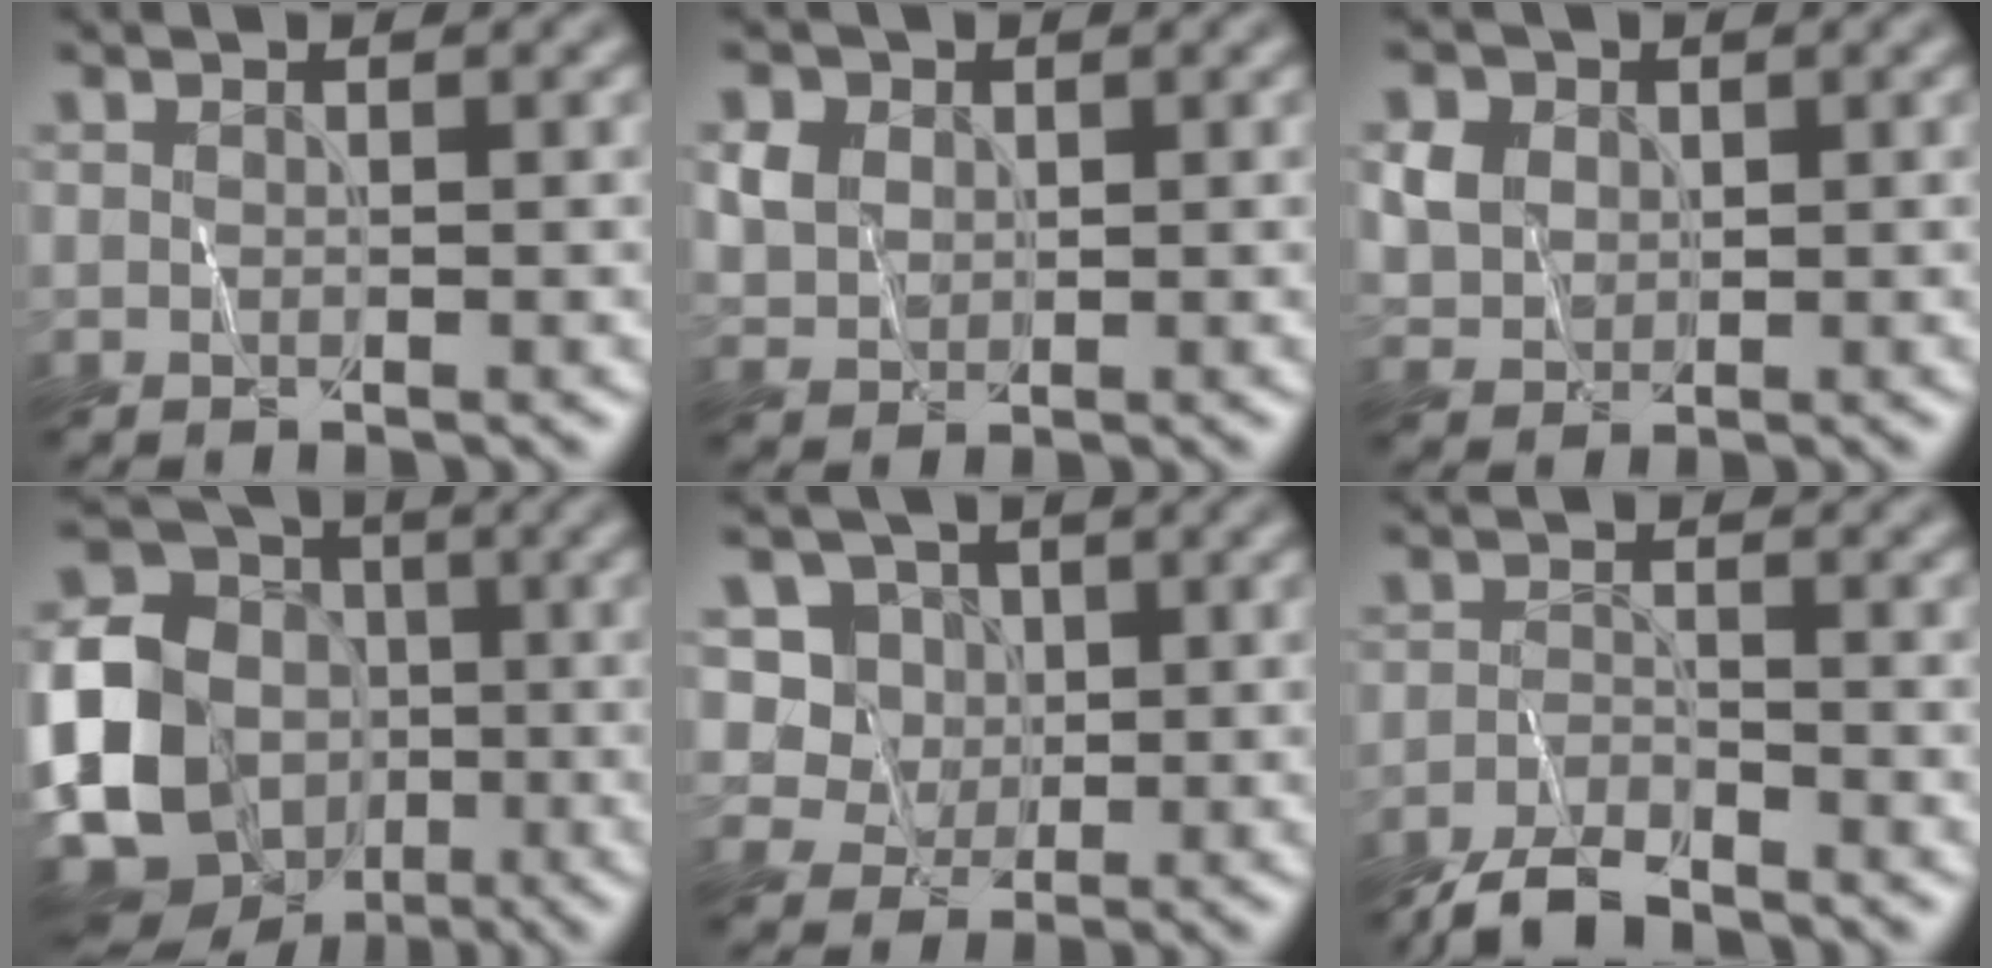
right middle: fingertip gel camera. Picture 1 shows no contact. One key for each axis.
{"total": 2.6, "fx": 1.0, "fy": 2.1, "fz": 1.1, "tx": -0.029, "ty": -0.003, "tz": 0.024}
{"total": 3.1, "fx": 1.1, "fy": 2.5, "fz": 1.4, "tx": -0.040, "ty": 0.000, "tz": 0.030}
{"total": 17.7, "fx": -4.0, "fy": 15.7, "fz": 7.3, "tx": -0.175, "ty": -0.014, "tz": -0.098}
{"total": 6.3, "fx": 2.5, "fy": 5.2, "fz": 2.6, "tx": -0.049, "ty": -0.003, "tz": 0.039}
{"total": 3.7, "fx": -3.3, "fy": 0.8, "fz": 1.5, "tx": -0.034, "ty": -0.005, "tz": -0.070}